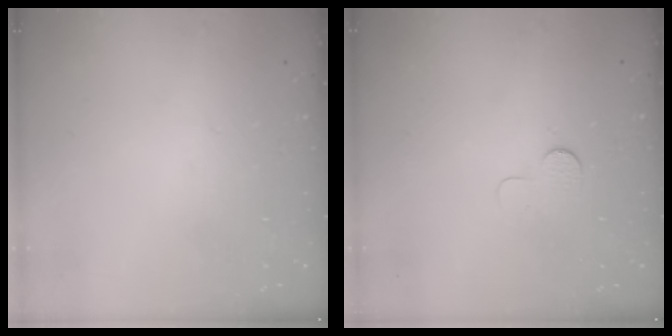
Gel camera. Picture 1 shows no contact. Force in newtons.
{"total": 3.9, "press": 3.9, "slide": 0.3}